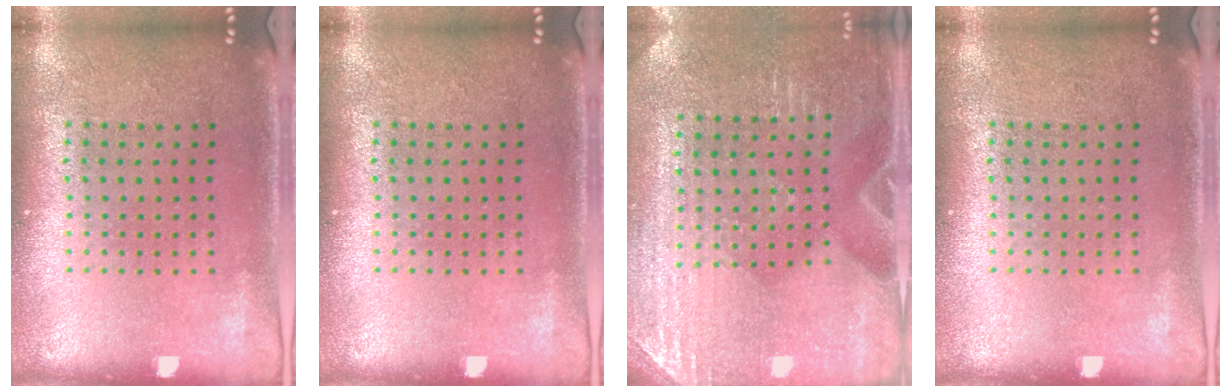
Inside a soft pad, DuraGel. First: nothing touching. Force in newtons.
{"total": 0.0}
{"total": 3.0, "press": 2.9, "slide": 0.3}
{"total": 0.0}